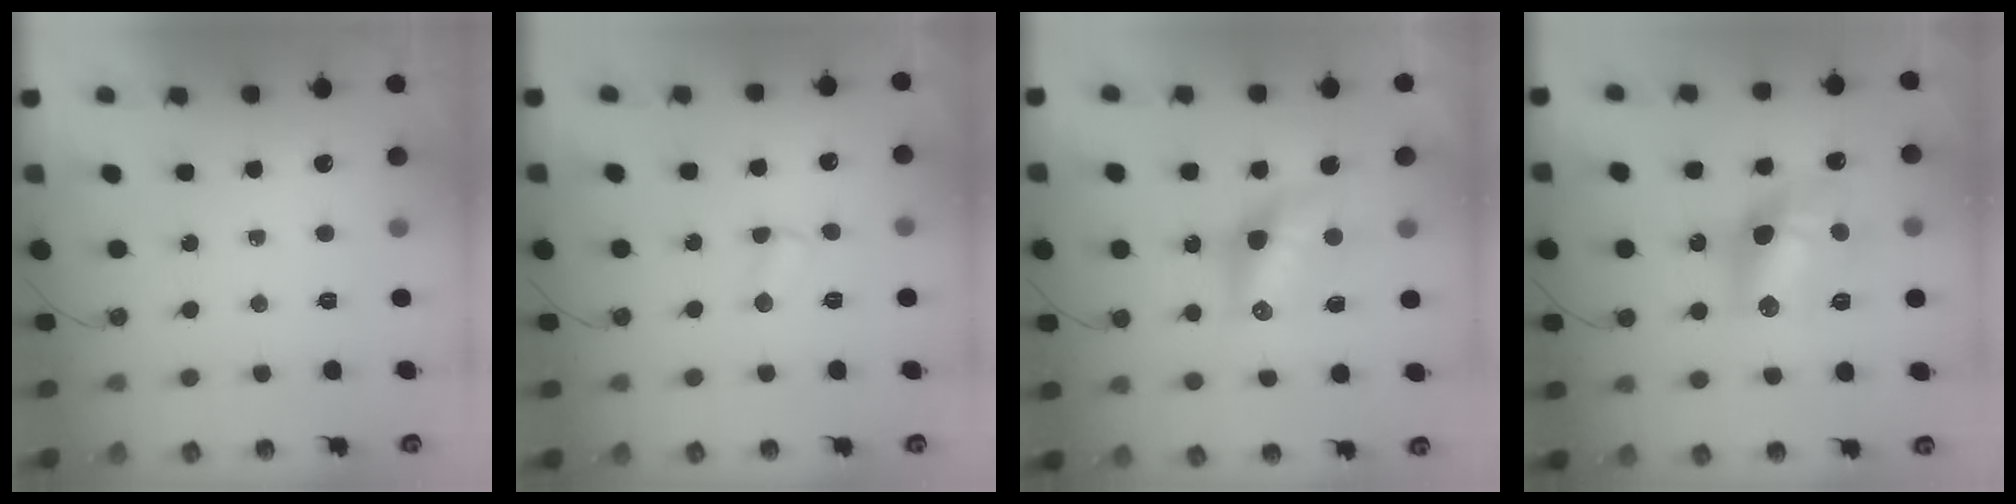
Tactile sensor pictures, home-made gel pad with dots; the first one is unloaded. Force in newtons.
{"total": 4.9, "press": 4.9, "slide": 0.5}
{"total": 10.5, "press": 10.4, "slide": 0.7}
{"total": 14.1, "press": 14.0, "slide": 1.1}